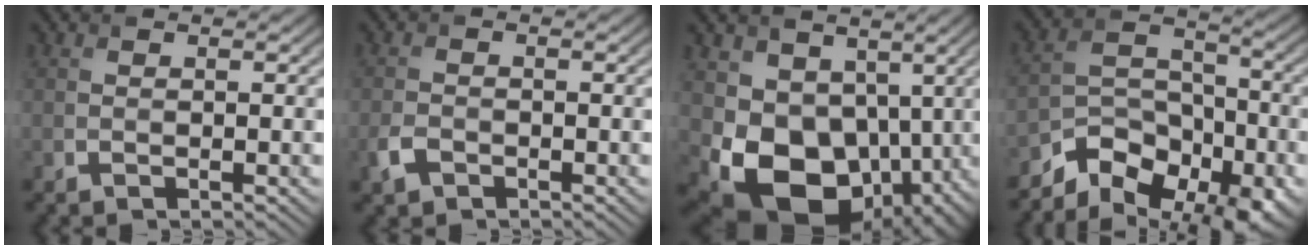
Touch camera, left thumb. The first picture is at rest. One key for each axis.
{"total": 2.3, "fx": -1.2, "fy": 1.5, "fz": 1.2, "tx": -0.029, "ty": -0.003, "tz": -0.030}
{"total": 13.5, "fx": -0.8, "fy": 10.1, "fz": 9.0, "tx": -0.179, "ty": -0.041, "tz": -0.004}
{"total": 11.8, "fx": -8.8, "fy": 5.9, "fz": 5.4, "tx": -0.104, "ty": -0.008, "tz": -0.151}